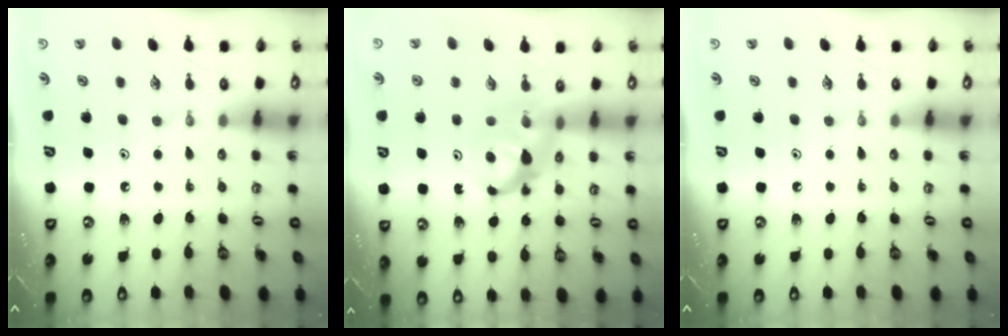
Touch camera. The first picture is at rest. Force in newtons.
{"total": 6.7, "press": 6.7, "slide": 0.4}
{"total": 0.0}